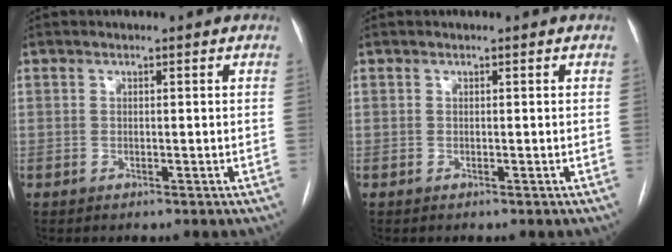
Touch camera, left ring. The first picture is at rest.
{"total": 0.0}